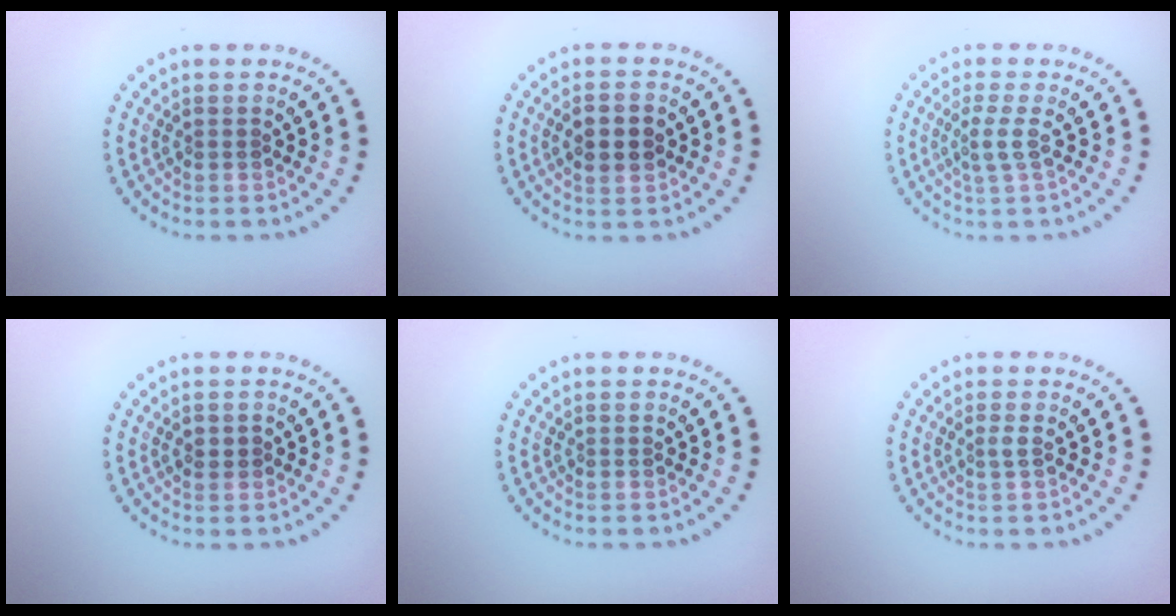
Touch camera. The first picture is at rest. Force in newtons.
{"total": 2.7, "press": 2.7, "slide": 0.2}
{"total": 1.8, "press": 1.2, "slide": 1.3}
{"total": 1.1, "press": 1.1, "slide": 0.1}
{"total": 0.0}
{"total": 0.8, "press": 0.5, "slide": 0.6}